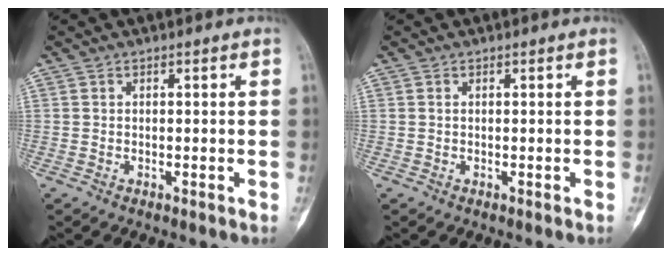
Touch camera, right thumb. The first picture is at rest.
{"total": 0.0}